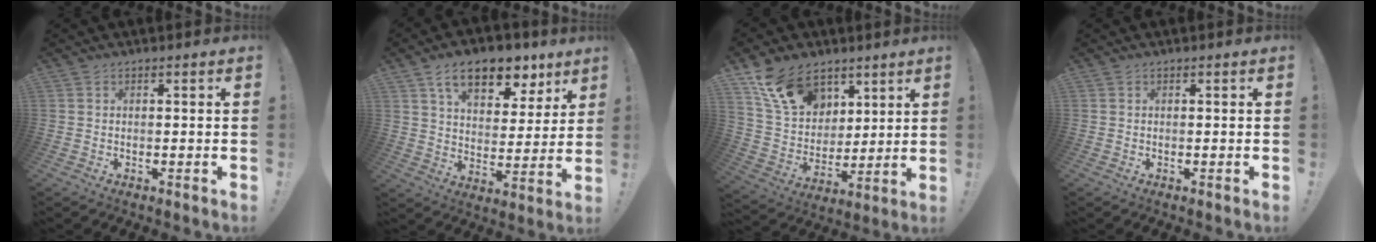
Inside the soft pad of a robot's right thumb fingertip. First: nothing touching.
{"total": 15.1, "force": [9.3, 8.0, 8.9], "torque": [-0.137, -0.050, 0.163]}
{"total": 16.8, "force": [10.2, 11.1, 7.4], "torque": [-0.142, -0.049, 0.199]}
{"total": 0.0}